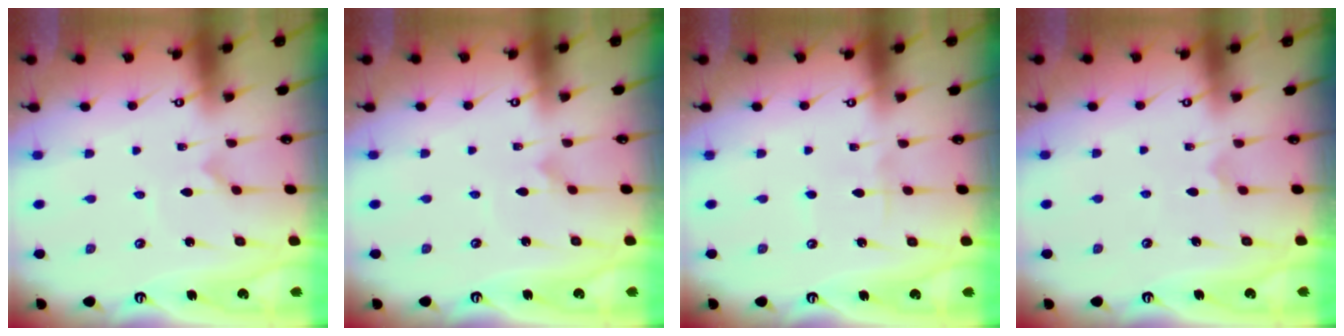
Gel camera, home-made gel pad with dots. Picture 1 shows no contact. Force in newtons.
{"total": 2.5, "press": 2.5, "slide": 0.2}
{"total": 2.9, "press": 2.9, "slide": 0.3}
{"total": 4.0, "press": 4.0, "slide": 0.3}